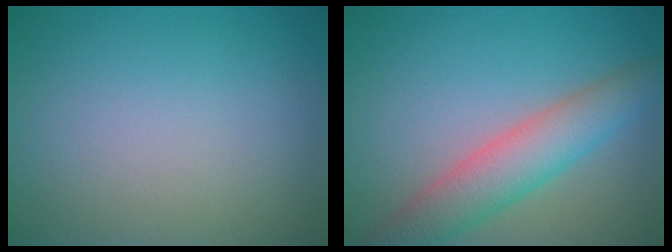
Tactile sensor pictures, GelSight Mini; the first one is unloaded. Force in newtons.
{"total": 5.2, "press": 5.2, "slide": 0.4}